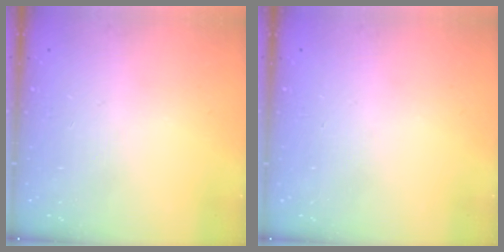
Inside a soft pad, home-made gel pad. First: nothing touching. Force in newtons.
{"total": 0.0}